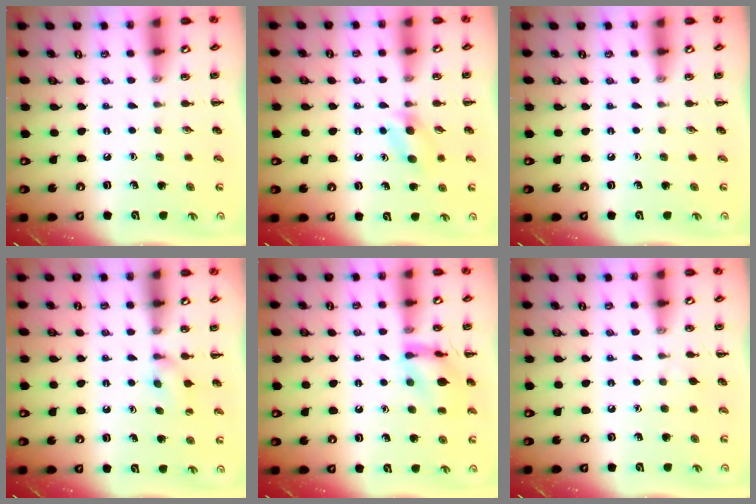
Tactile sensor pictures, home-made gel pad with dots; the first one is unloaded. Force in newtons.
{"total": 3.2, "press": 3.0, "slide": 1.3}
{"total": 0.0}
{"total": 5.7, "press": 5.4, "slide": 1.8}
{"total": 11.8, "press": 11.8, "slide": 1.0}
{"total": 2.6, "press": 2.3, "slide": 1.1}